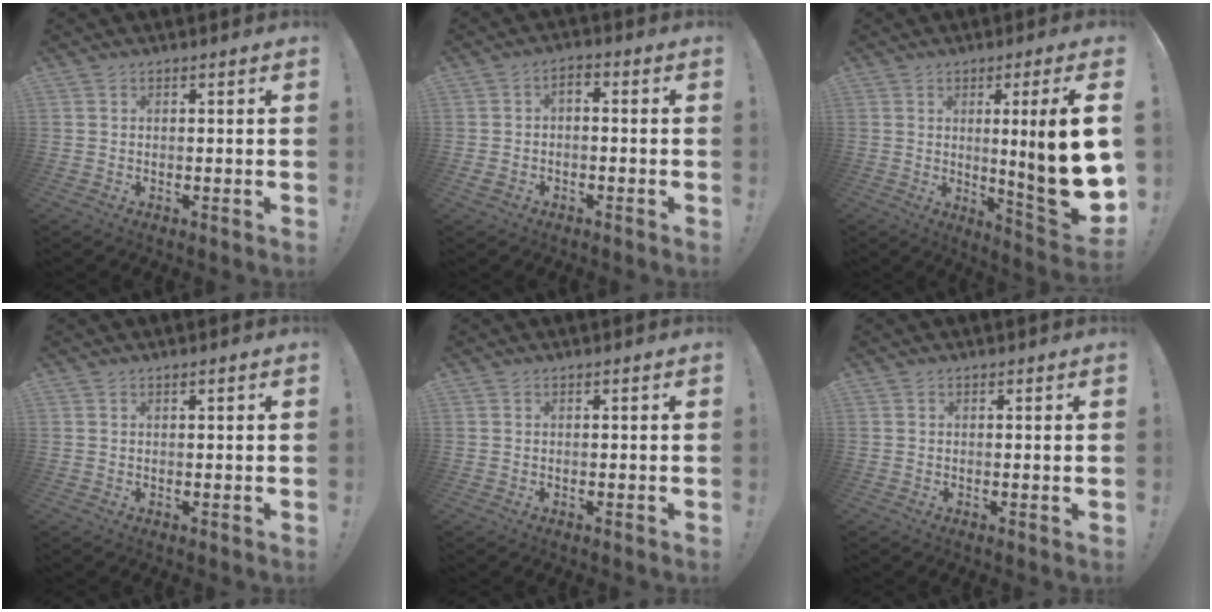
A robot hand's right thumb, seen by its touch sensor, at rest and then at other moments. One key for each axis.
{"total": 3.5, "fx": -1.9, "fy": 2.0, "fz": 2.1, "tx": -0.043, "ty": 0.006, "tz": -0.035}
{"total": 16.1, "fx": 1.3, "fy": 0.1, "fz": 16.0, "tx": -0.232, "ty": -0.024, "tz": 0.016}
{"total": 1.0, "fx": 0.6, "fy": 0.0, "fz": 0.8, "tx": -0.008, "ty": -0.003, "tz": 0.008}
{"total": 0.0}
{"total": 0.6, "fx": 0.3, "fy": -0.2, "fz": 0.5, "tx": -0.001, "ty": -0.003, "tz": 0.002}